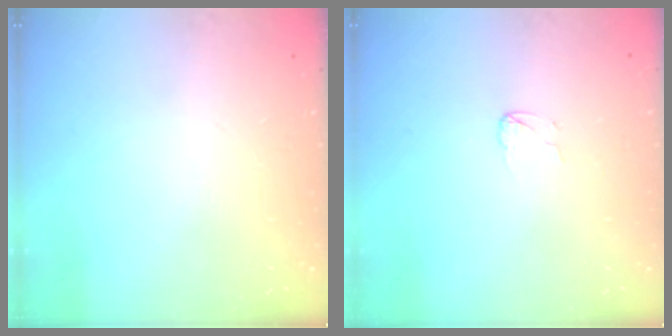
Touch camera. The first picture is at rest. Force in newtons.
{"total": 2.9, "press": 2.8, "slide": 0.3}